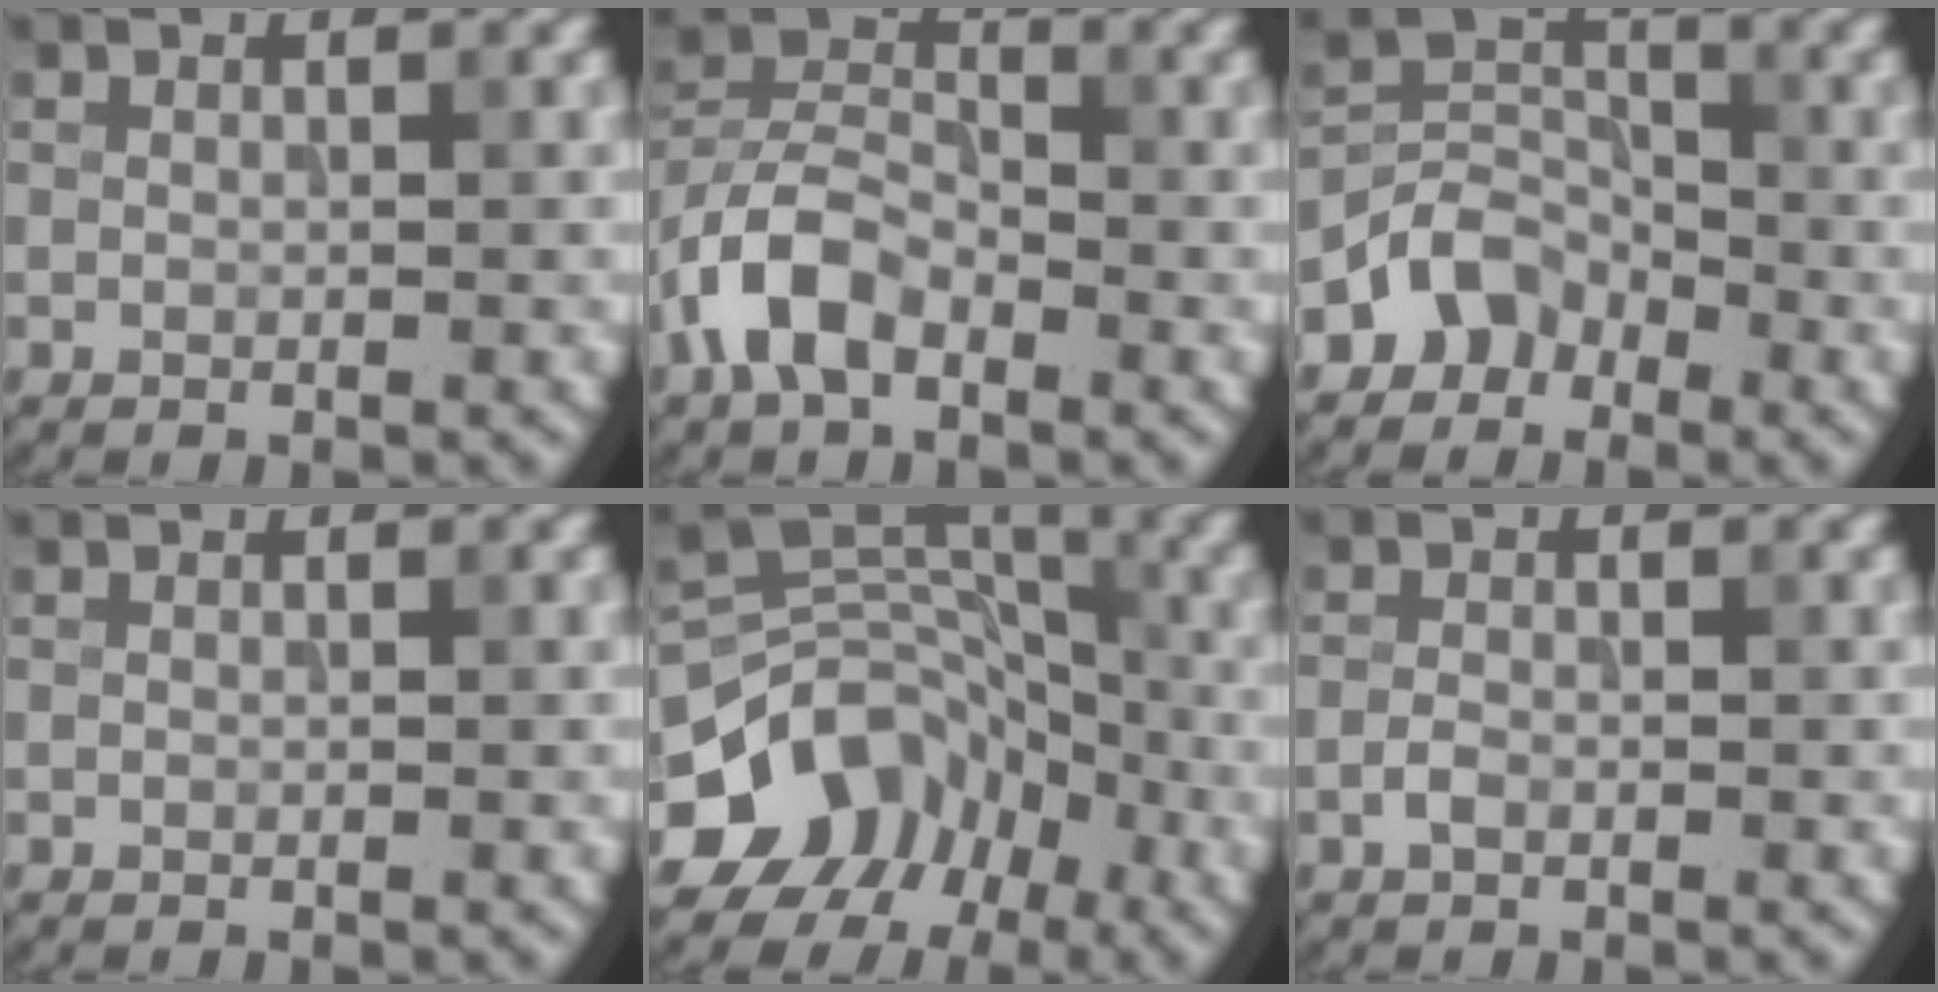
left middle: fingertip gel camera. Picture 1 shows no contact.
{"total": 6.1, "force": [-3.3, 3.4, 3.8], "torque": [-0.070, 0.010, -0.077]}
{"total": 3.5, "force": [-2.4, 2.4, 0.7], "torque": [-0.004, 0.011, -0.052]}
{"total": 0.0}
{"total": 10.9, "force": [-5.8, 8.2, 4.2], "torque": [-0.077, 0.026, -0.106]}
{"total": 1.1, "force": [-0.6, 0.6, 0.7], "torque": [-0.014, 0.001, -0.014]}